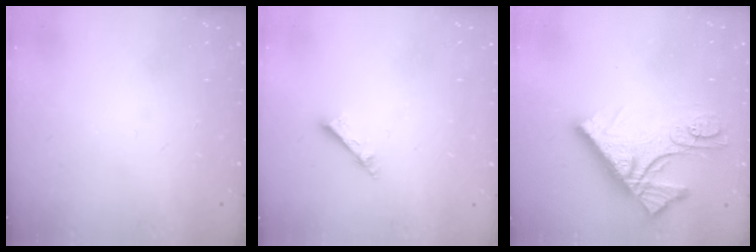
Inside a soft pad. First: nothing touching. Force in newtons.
{"total": 2.6, "press": 2.5, "slide": 0.2}
{"total": 14.0, "press": 13.9, "slide": 1.3}